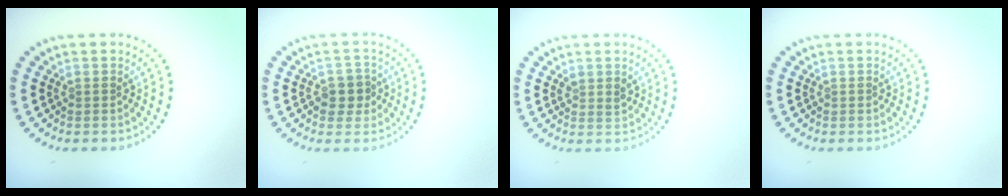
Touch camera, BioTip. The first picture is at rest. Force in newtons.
{"total": 2.0, "press": 1.9, "slide": 0.7}
{"total": 1.1, "press": 0.9, "slide": 0.6}
{"total": 0.0}